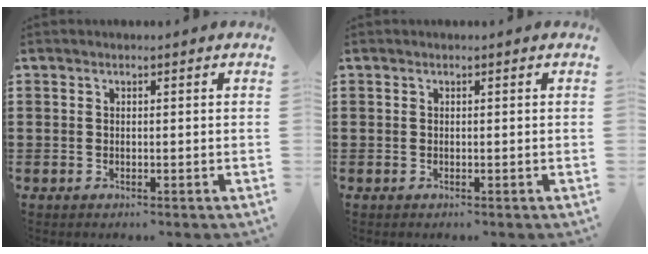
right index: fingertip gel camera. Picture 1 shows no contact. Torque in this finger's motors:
{"motor_torque": [-0.02, 0.02, 0.00, -0.01]}